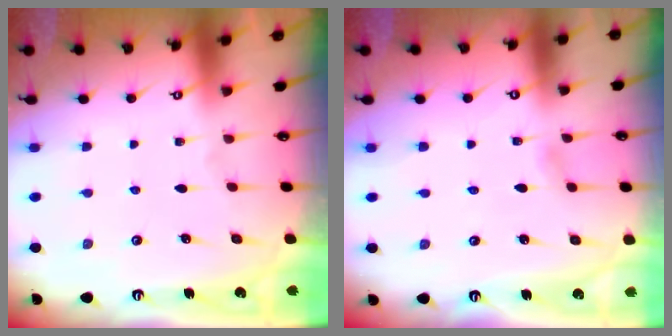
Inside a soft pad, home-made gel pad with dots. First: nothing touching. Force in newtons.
{"total": 2.6, "press": 2.6, "slide": 0.4}